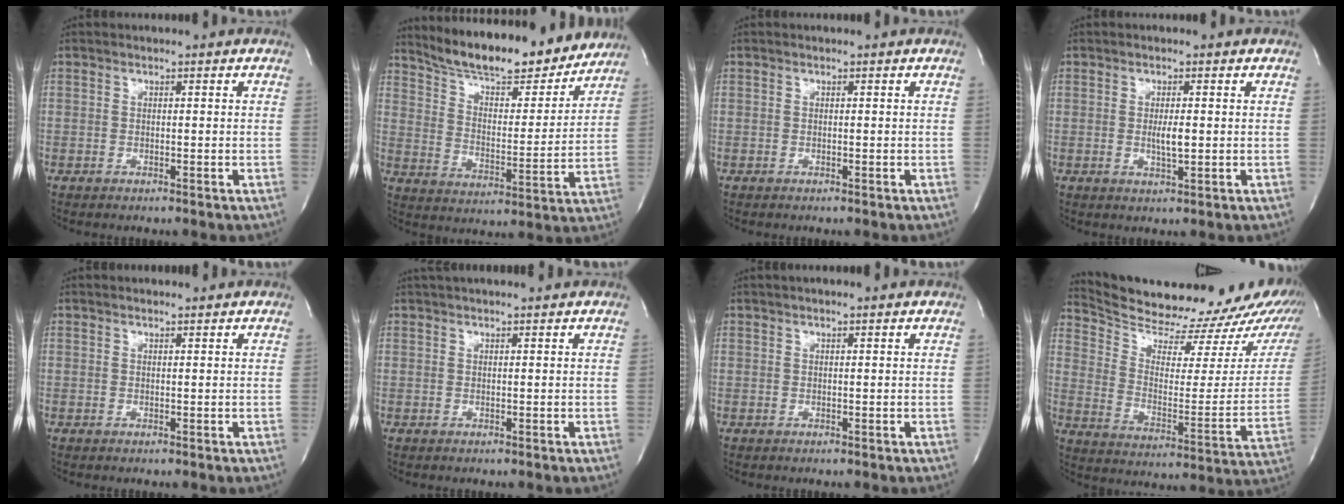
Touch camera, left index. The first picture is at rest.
{"total": 17.9, "force": [16.4, 3.6, 6.2], "torque": [-0.096, -0.008, 0.248]}
{"total": 0.0}
{"total": 2.5, "force": [0.1, 0.4, 2.5], "torque": [-0.048, -0.004, 0.003]}
{"total": 2.2, "force": [2.2, 0.2, 0.5], "torque": [-0.010, 0.013, 0.028]}
{"total": 6.4, "force": [5.8, 0.2, 2.6], "torque": [-0.038, 0.030, 0.078]}
{"total": 3.6, "force": [3.1, 0.2, 1.9], "torque": [-0.027, 0.027, 0.038]}
{"total": 27.9, "force": [25.7, 5.3, 9.5], "torque": [-0.153, -0.091, 0.337]}